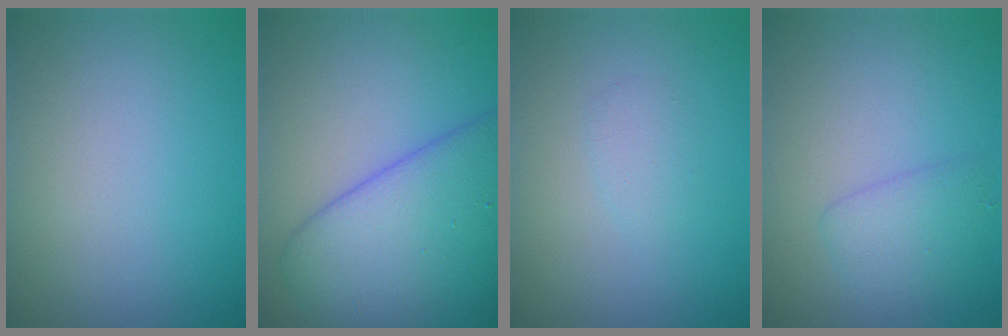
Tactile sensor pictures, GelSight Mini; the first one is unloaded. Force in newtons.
{"total": 8.5, "press": 8.5, "slide": 0.4}
{"total": 1.0, "press": 1.0, "slide": 0.1}
{"total": 2.2, "press": 2.2, "slide": 0.2}